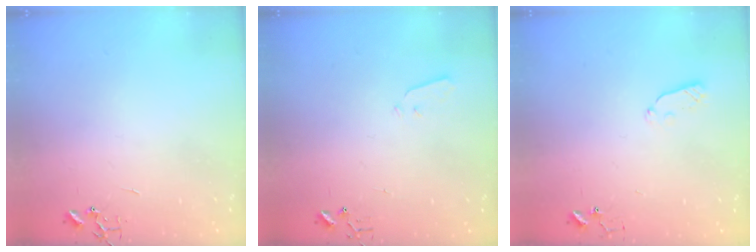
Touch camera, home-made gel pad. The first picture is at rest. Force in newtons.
{"total": 3.0, "press": 2.9, "slide": 0.7}
{"total": 4.5, "press": 4.5, "slide": 0.4}